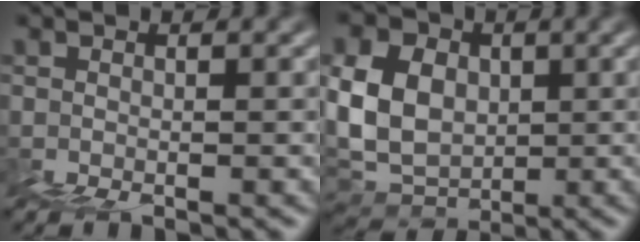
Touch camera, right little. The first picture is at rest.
{"total": 6.0, "force": [2.2, 4.5, 3.3], "torque": [-0.079, 0.009, 0.042]}